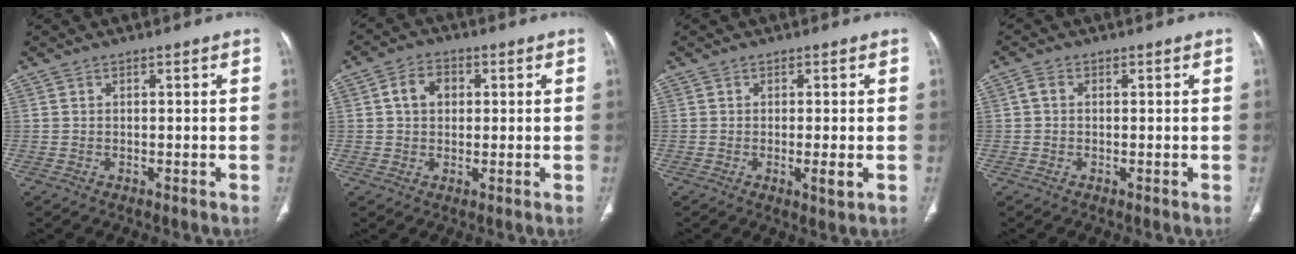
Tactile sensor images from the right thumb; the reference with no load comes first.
{"total": 5.2, "force": [1.0, 4.0, 3.2], "torque": [-0.044, 0.010, 0.013]}
{"total": 2.7, "force": [-0.6, 0.4, 2.6], "torque": [-0.047, -0.009, -0.011]}
{"total": 1.7, "force": [0.2, 1.3, 1.1], "torque": [-0.020, 0.006, 0.001]}